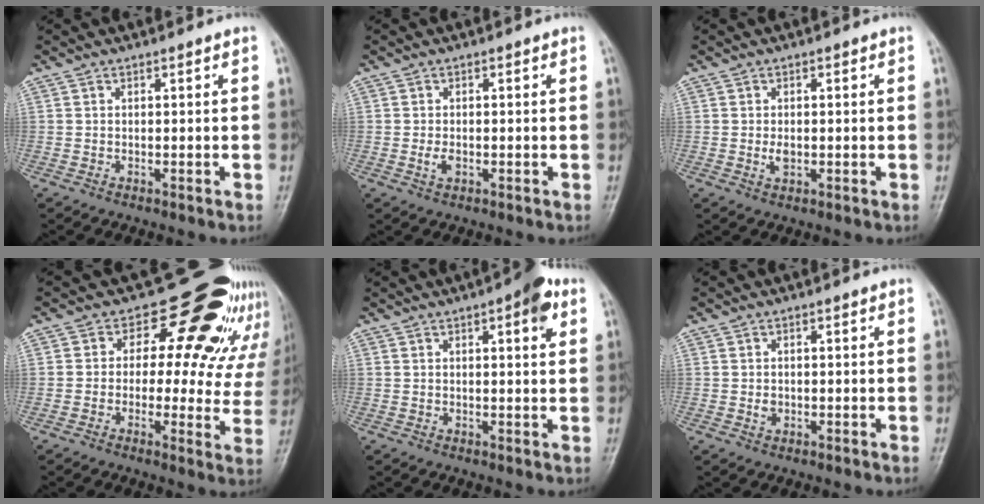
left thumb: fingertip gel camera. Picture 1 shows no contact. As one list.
[{"total": 2.2, "force": [-0.4, 1.4, 1.6], "torque": [-0.026, 0.000, -0.009]}, {"total": 2.3, "force": [-0.1, 1.5, 1.7], "torque": [-0.025, -0.002, -0.003]}, {"total": 18.4, "force": [11.7, 9.2, 10.7], "torque": [-0.087, -0.040, 0.128]}, {"total": 5.6, "force": [2.5, 1.9, 4.7], "torque": [-0.050, -0.003, 0.024]}, {"total": 1.6, "force": [-0.2, 1.4, 0.8], "torque": [-0.006, 0.002, -0.003]}]